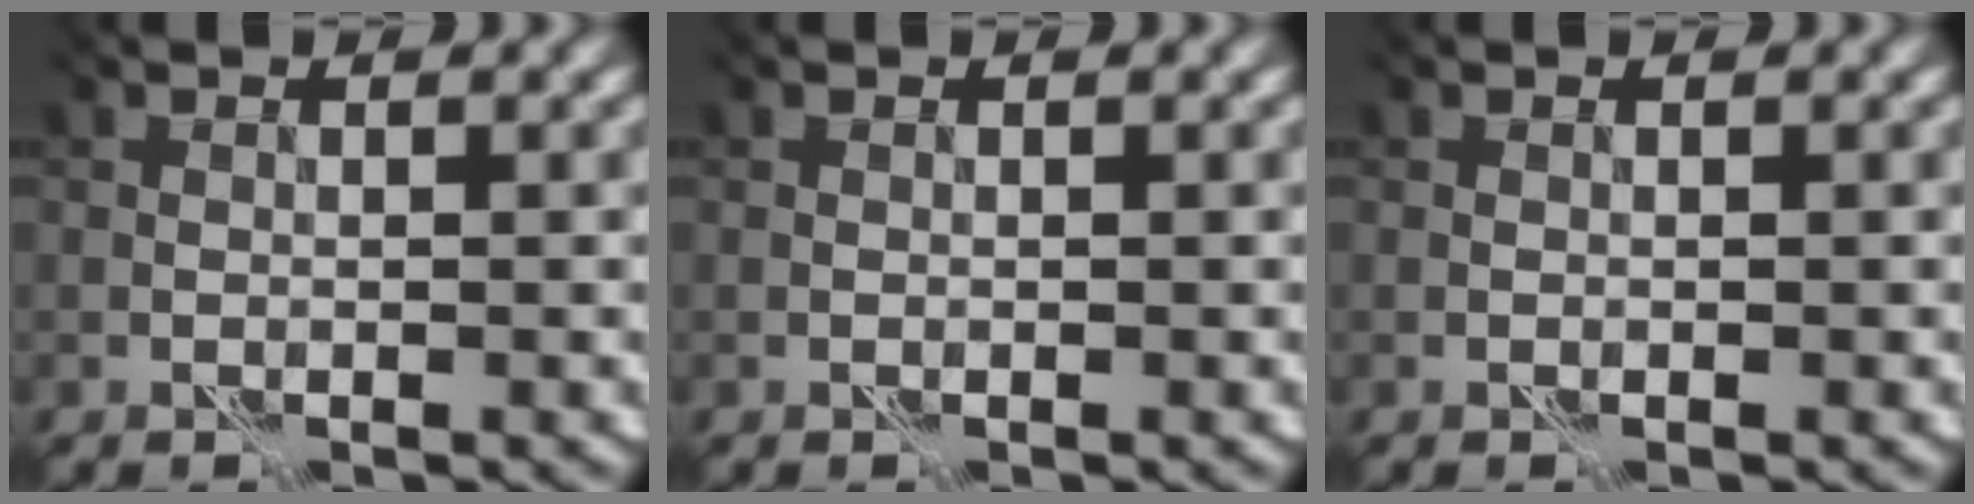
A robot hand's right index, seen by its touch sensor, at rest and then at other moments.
{"total": 0.0}
{"total": 0.0}